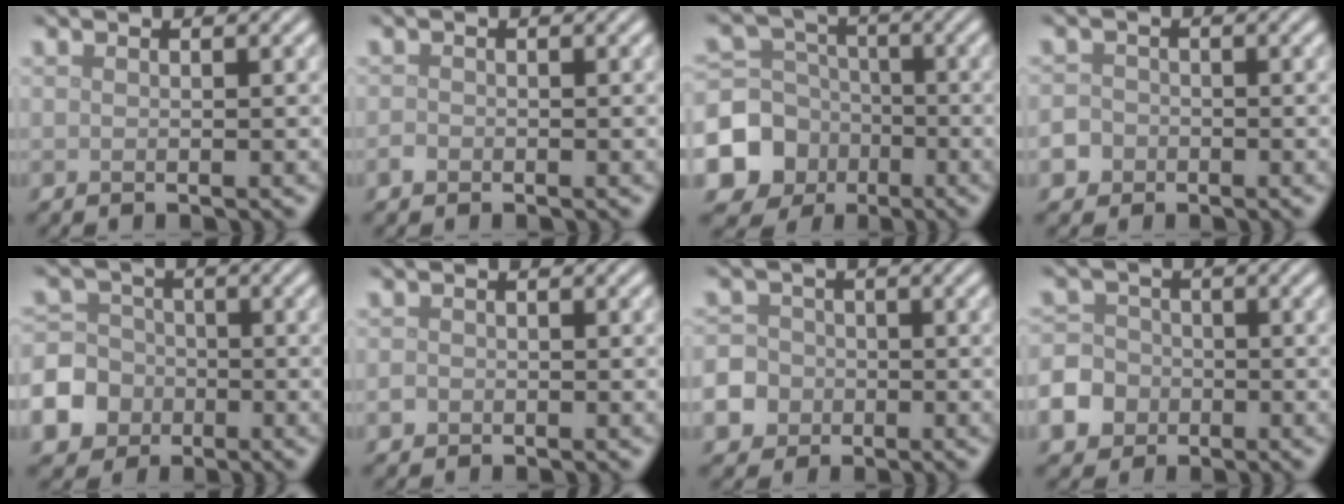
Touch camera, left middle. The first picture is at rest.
{"total": 0.7, "force": [-0.4, 0.5, 0.3], "torque": [-0.005, -0.002, -0.010]}
{"total": 7.7, "force": [-3.0, 6.8, 2.2], "torque": [-0.057, -0.008, -0.077]}
{"total": 3.4, "force": [-1.8, 2.8, 0.7], "torque": [0.001, -0.004, -0.038]}
{"total": 8.0, "force": [-3.5, 6.9, 2.0], "torque": [-0.047, -0.021, -0.088]}
{"total": 0.7, "force": [-0.3, 0.6, 0.2], "torque": [-0.002, -0.003, -0.008]}
{"total": 8.5, "force": [-3.7, 7.4, 2.1], "torque": [-0.057, -0.025, -0.091]}
{"total": 6.0, "force": [-2.9, 5.0, 1.6], "torque": [-0.030, -0.014, -0.068]}